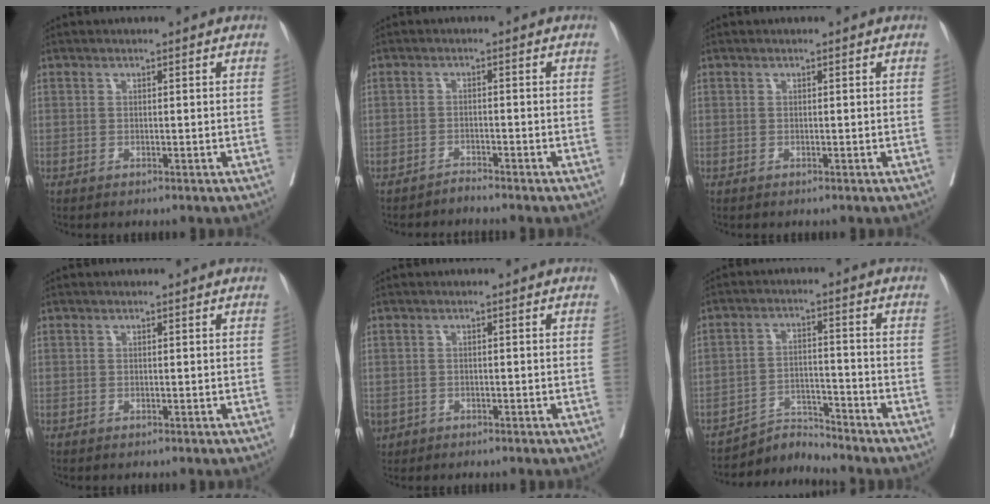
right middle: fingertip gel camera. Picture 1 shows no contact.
{"total": 2.0, "force": [1.4, -1.0, -0.9], "torque": [0.025, -0.013, 0.025]}
{"total": 0.0}
{"total": 0.0}
{"total": 3.0, "force": [-1.6, 2.4, 0.8], "torque": [-0.023, -0.002, -0.023]}
{"total": 3.2, "force": [-1.9, -1.2, -2.2], "torque": [0.043, -0.003, -0.033]}